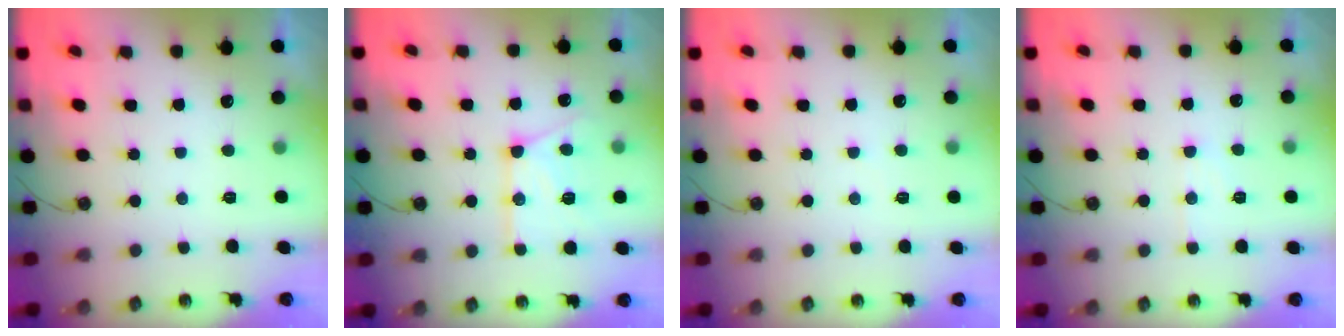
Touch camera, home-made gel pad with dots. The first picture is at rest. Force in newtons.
{"total": 15.0, "press": 14.9, "slide": 1.7}
{"total": 2.8, "press": 2.8, "slide": 0.4}
{"total": 5.4, "press": 5.3, "slide": 0.8}